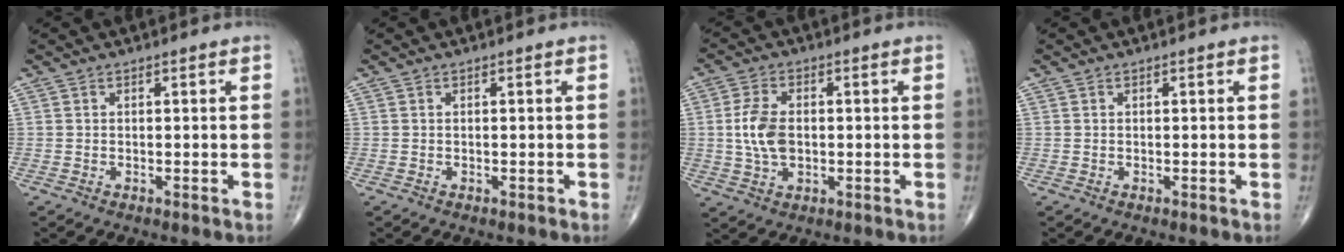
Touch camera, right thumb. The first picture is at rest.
{"total": 0.0}
{"total": 7.5, "force": [0.1, 4.5, 5.9], "torque": [-0.120, 0.002, 0.002]}
{"total": 0.0}